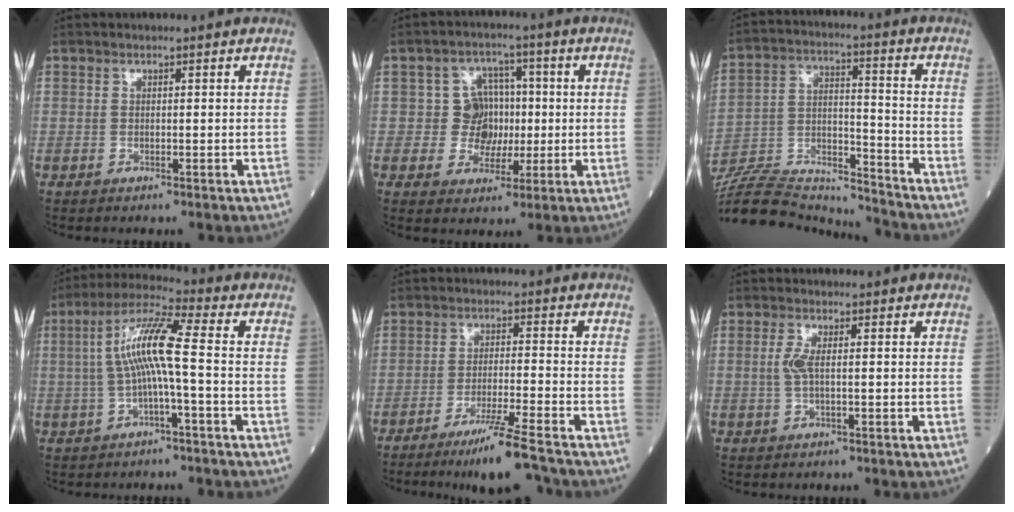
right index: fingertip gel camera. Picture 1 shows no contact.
{"total": 6.3, "force": [0.1, 6.0, 1.8], "torque": [-0.019, 0.024, 0.001]}
{"total": 19.1, "force": [-18.6, 2.3, 3.8], "torque": [-0.088, 0.022, -0.306]}
{"total": 9.2, "force": [-0.3, 0.2, 9.2], "torque": [-0.179, 0.025, -0.011]}
{"total": 8.2, "force": [-6.3, -0.7, 5.2], "torque": [-0.089, -0.024, -0.111]}
{"total": 2.5, "force": [0.0, 0.6, 2.4], "torque": [-0.059, -0.001, -0.001]}